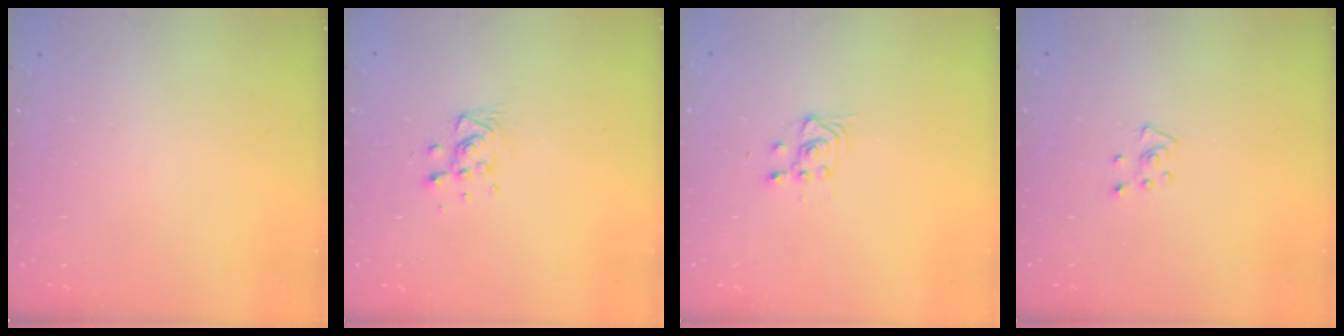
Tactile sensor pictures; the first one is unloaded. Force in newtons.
{"total": 9.3, "press": 9.0, "slide": 2.3}
{"total": 3.6, "press": 3.3, "slide": 1.4}
{"total": 4.0, "press": 4.0, "slide": 0.4}